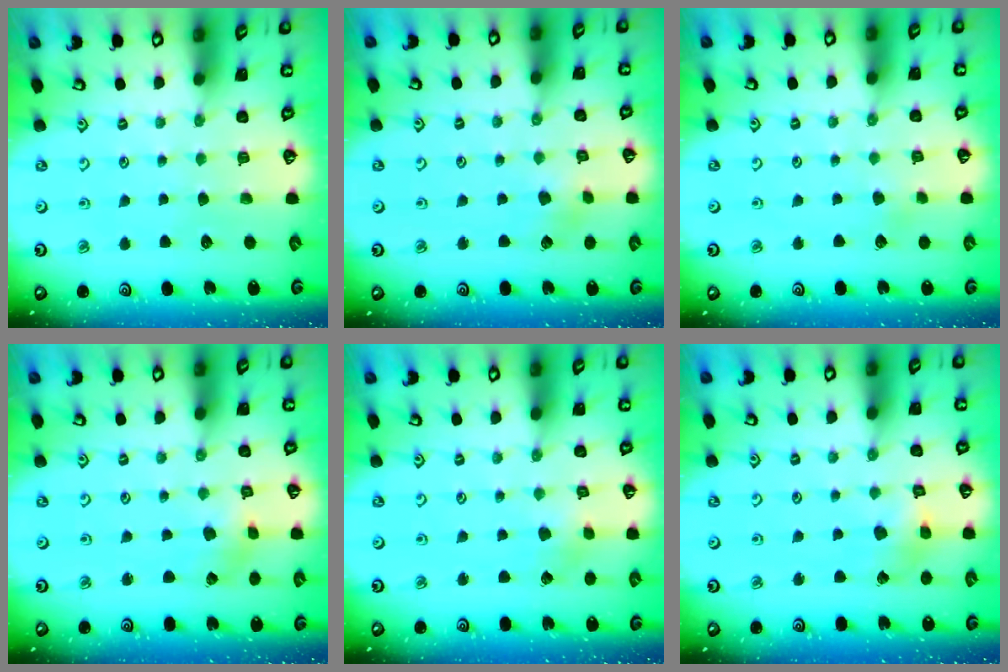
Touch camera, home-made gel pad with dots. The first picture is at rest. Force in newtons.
{"total": 3.7, "press": 3.6, "slide": 0.6}
{"total": 2.4, "press": 2.4, "slide": 0.3}
{"total": 0.9, "press": 0.8, "slide": 0.2}
{"total": 1.8, "press": 1.8, "slide": 0.3}
{"total": 4.7, "press": 4.7, "slide": 0.5}